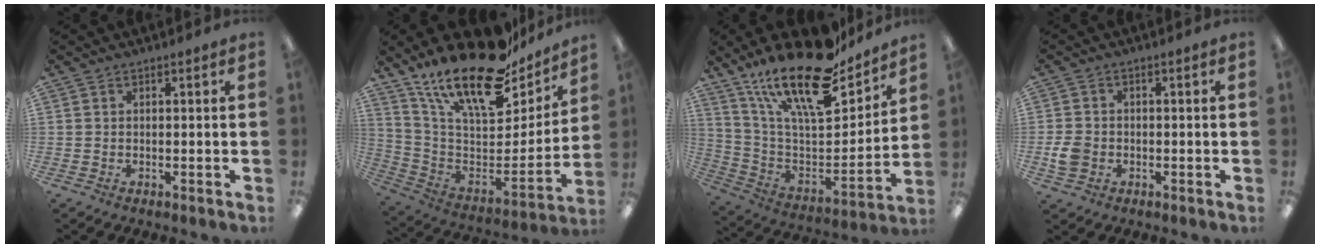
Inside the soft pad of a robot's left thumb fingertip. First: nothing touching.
{"total": 23.3, "force": [17.7, 8.3, 12.6], "torque": [-0.193, -0.128, 0.299]}
{"total": 25.1, "force": [17.8, 8.5, 15.5], "torque": [-0.274, -0.112, 0.306]}
{"total": 4.6, "force": [-1.3, 3.7, 2.4], "torque": [-0.051, 0.005, -0.024]}